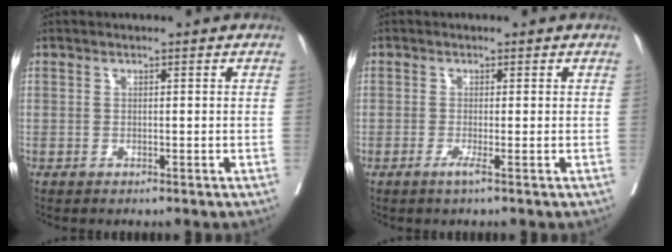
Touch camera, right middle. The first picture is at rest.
{"total": 1.5, "force": [-0.3, -1.2, 0.9], "torque": [-0.013, -0.003, -0.010]}